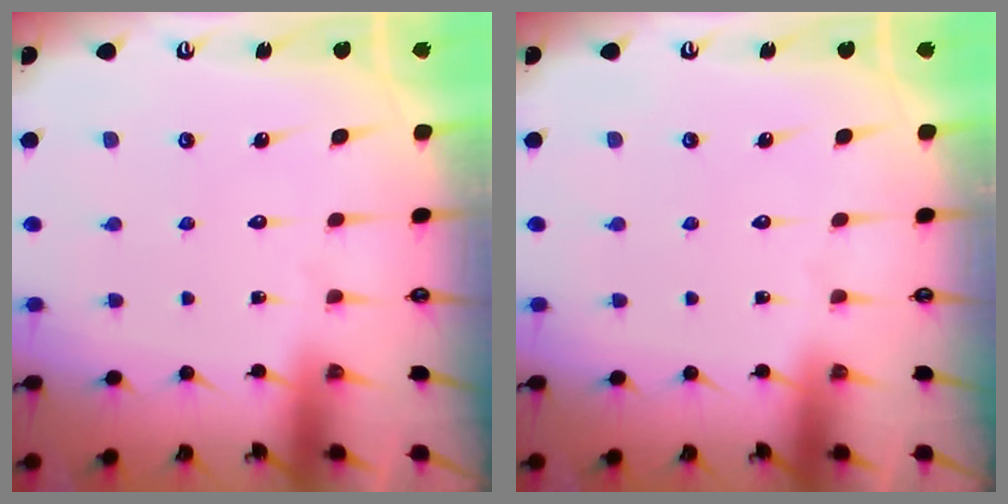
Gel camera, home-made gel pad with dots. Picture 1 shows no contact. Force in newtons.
{"total": 0.0}